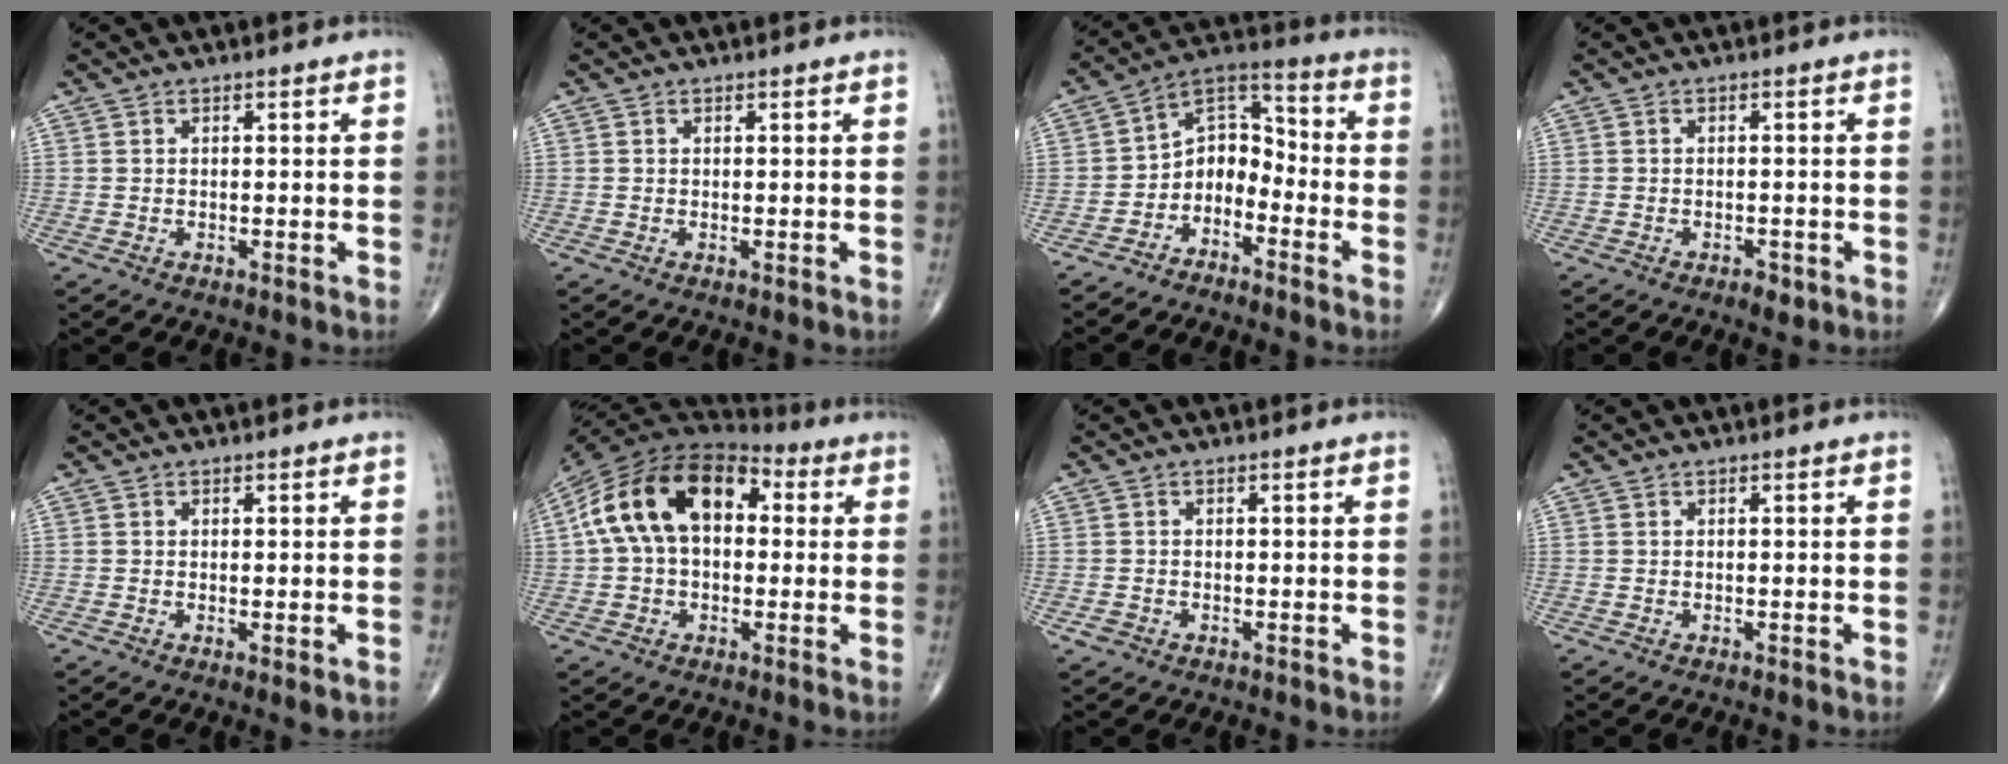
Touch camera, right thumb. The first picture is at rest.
{"total": 0.0}
{"total": 8.5, "force": [-4.5, 5.8, 4.2], "torque": [-0.037, 0.077, -0.101]}
{"total": 2.1, "force": [-1.2, 1.1, 1.3], "torque": [-0.016, 0.001, -0.015]}
{"total": 1.6, "force": [-0.3, 0.4, 1.5], "torque": [-0.028, -0.007, -0.002]}
{"total": 18.9, "force": [3.0, 11.9, 14.4], "torque": [-0.249, 0.041, 0.042]}
{"total": 1.4, "force": [-0.6, 1.2, 0.5], "torque": [-0.010, 0.005, -0.010]}
{"total": 0.0}